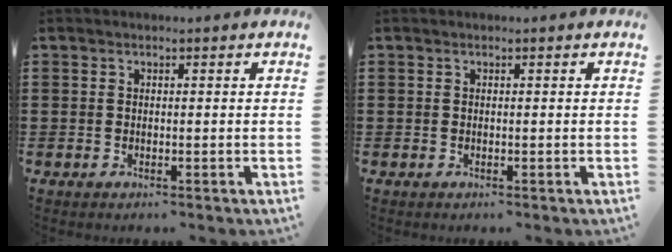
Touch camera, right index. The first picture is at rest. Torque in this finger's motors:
{"motor_torque": [-0.03, 0.03, 0.00, 0.01]}